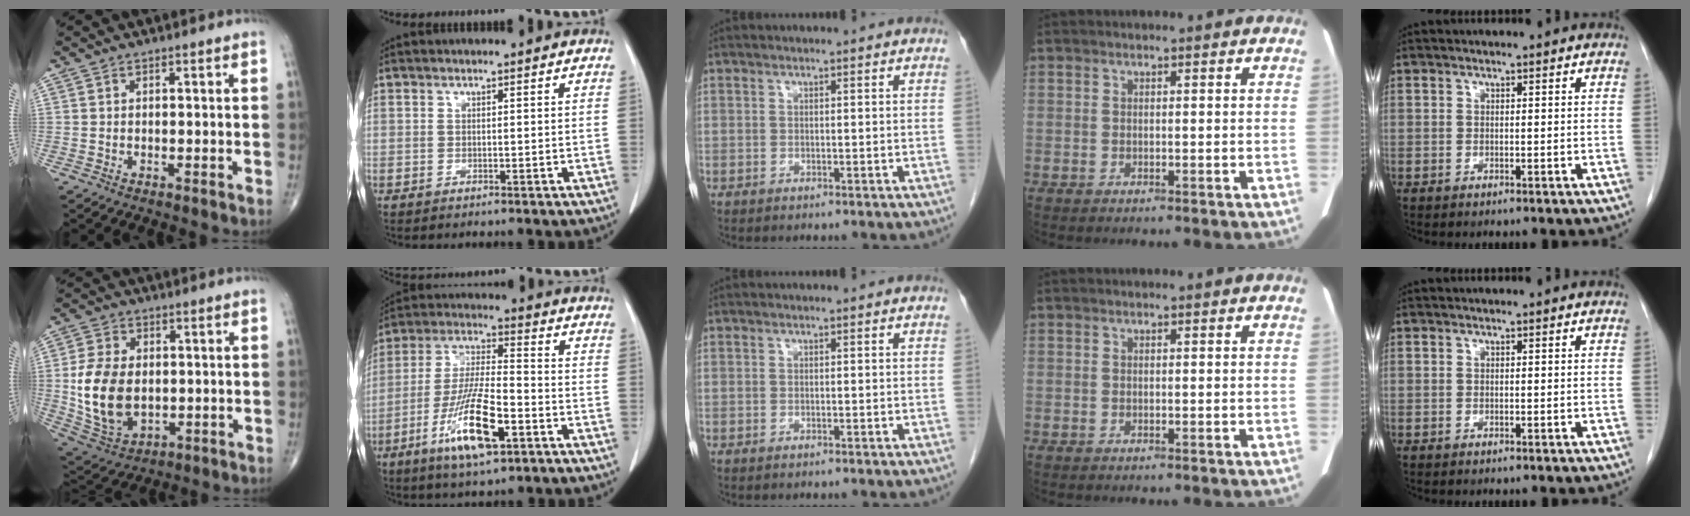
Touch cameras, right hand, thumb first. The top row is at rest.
{"thumb": {"total": 14.0, "force": [-0.5, 9.3, 10.5], "torque": [-0.193, -0.008, 0.008]}, "index": {"total": 13.1, "force": [-5.9, 2.5, 11.5], "torque": [-0.228, -0.015, -0.107]}}